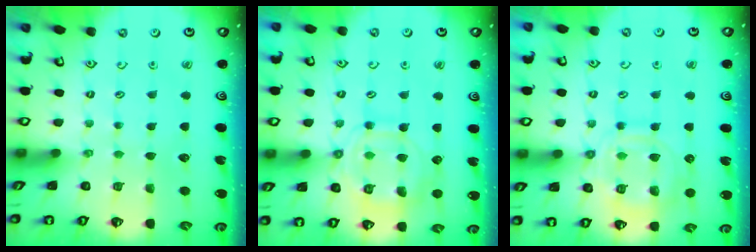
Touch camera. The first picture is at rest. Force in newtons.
{"total": 12.3, "press": 12.2, "slide": 1.4}
{"total": 12.7, "press": 12.7, "slide": 1.2}